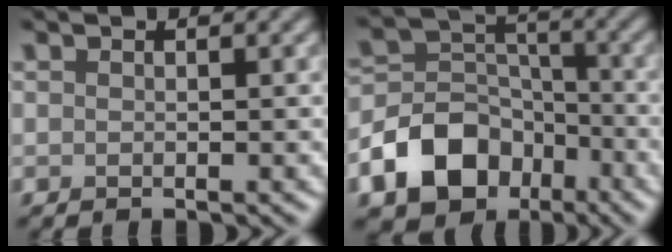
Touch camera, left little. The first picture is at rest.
{"total": 9.4, "force": [-4.9, 6.8, 4.3], "torque": [-0.071, 0.004, -0.103]}